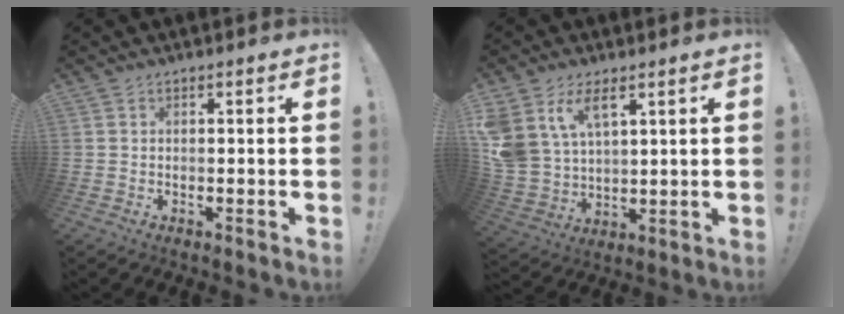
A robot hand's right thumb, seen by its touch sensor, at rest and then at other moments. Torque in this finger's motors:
{"motor_torque": [0.56, 0.64, 1.26, 0.87, 0.32]}